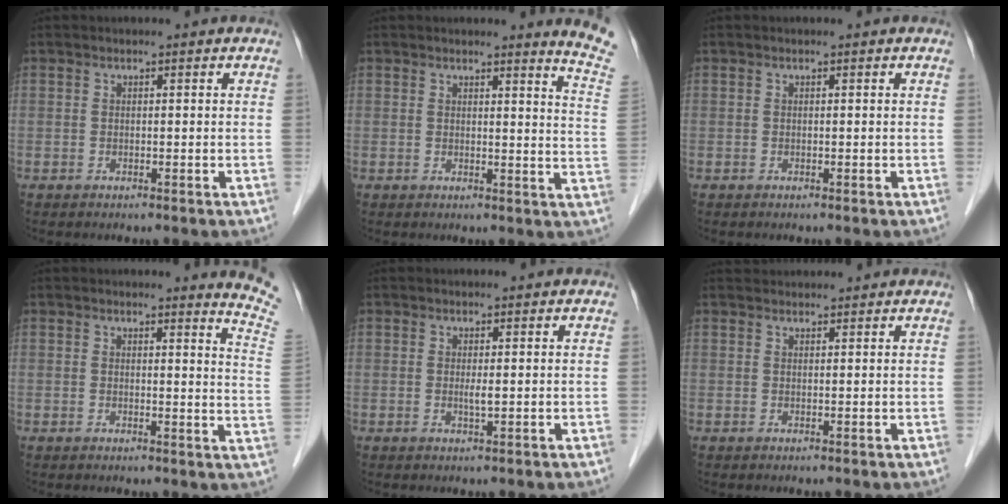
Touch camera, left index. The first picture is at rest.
{"total": 7.4, "force": [7.1, -1.1, 1.6], "torque": [-0.015, -0.083, 0.052]}
{"total": 0.0}
{"total": 7.7, "force": [7.6, -1.0, 0.9], "torque": [-0.006, -0.094, 0.054]}
{"total": 1.2, "force": [0.2, 0.1, 1.1], "torque": [-0.027, -0.002, 0.004]}
{"total": 3.9, "force": [3.9, 0.5, 0.5], "torque": [-0.009, 0.035, 0.058]}